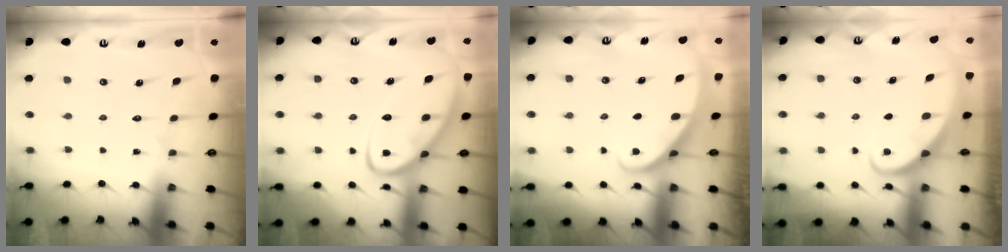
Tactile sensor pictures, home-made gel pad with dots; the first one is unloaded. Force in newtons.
{"total": 9.7, "press": 9.7, "slide": 1.0}
{"total": 2.3, "press": 2.3, "slide": 0.1}
{"total": 2.3, "press": 2.3, "slide": 0.2}